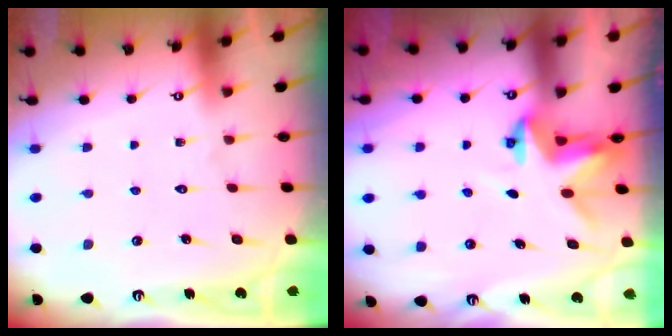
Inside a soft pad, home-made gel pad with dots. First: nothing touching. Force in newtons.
{"total": 3.0, "press": 3.0, "slide": 0.0}